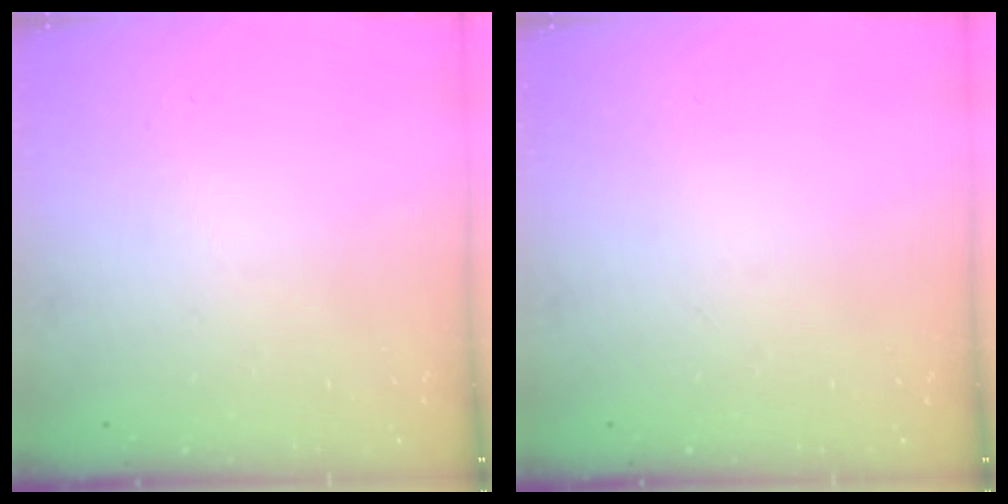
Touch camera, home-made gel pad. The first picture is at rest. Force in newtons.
{"total": 0.0}